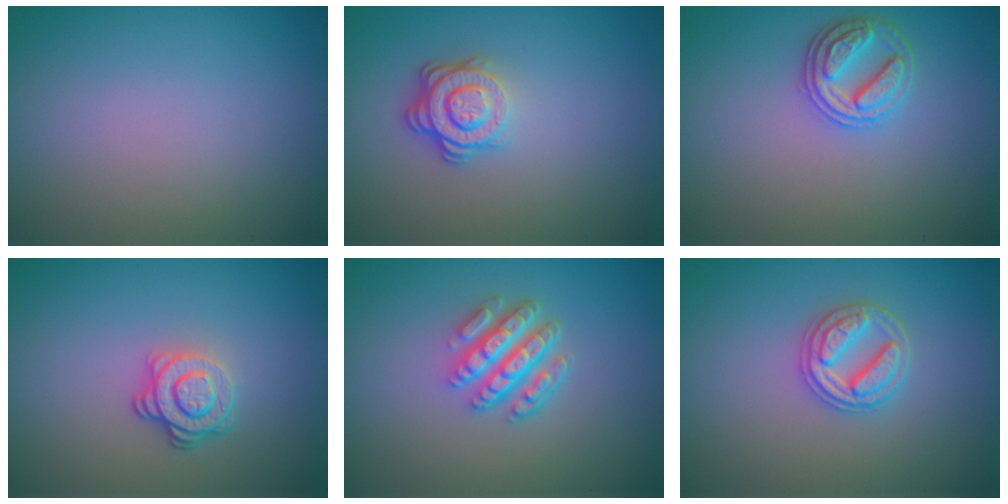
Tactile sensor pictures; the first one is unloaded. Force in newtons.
{"total": 3.2, "press": 2.4, "slide": 2.1}
{"total": 2.9, "press": 2.8, "slide": 0.7}
{"total": 3.1, "press": 2.5, "slide": 1.8}
{"total": 4.8, "press": 3.5, "slide": 3.3}
{"total": 2.7, "press": 2.7, "slide": 0.3}